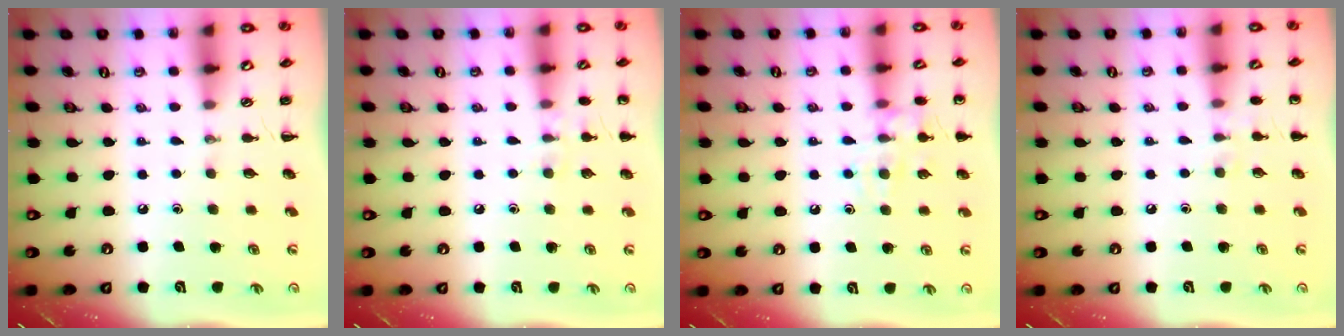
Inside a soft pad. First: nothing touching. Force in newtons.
{"total": 6.6, "press": 6.3, "slide": 1.9}
{"total": 10.8, "press": 10.7, "slide": 1.4}
{"total": 5.1, "press": 4.8, "slide": 1.6}